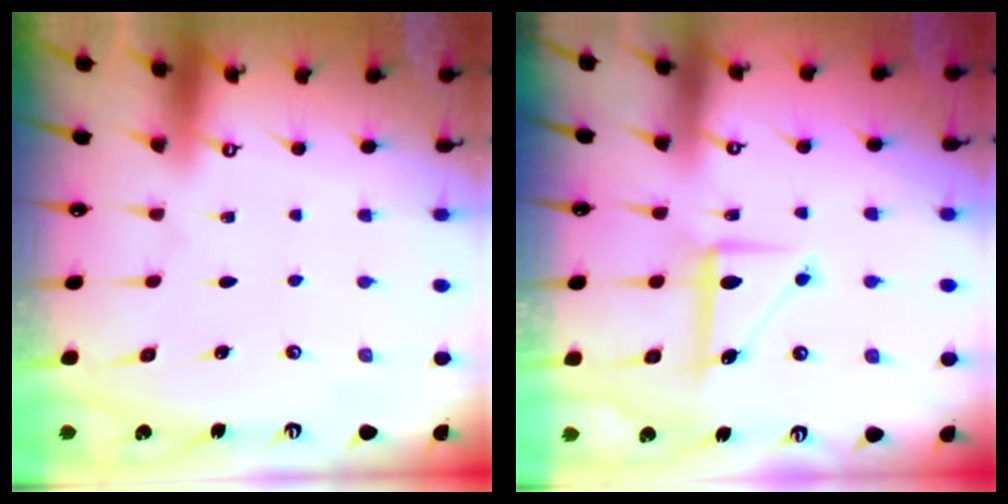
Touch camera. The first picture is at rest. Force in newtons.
{"total": 7.7, "press": 7.6, "slide": 0.6}